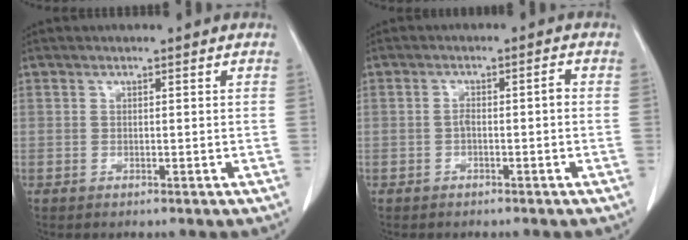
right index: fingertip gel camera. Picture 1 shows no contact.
{"total": 2.2, "force": [-0.6, 0.6, 2.1], "torque": [-0.036, 0.005, -0.008]}